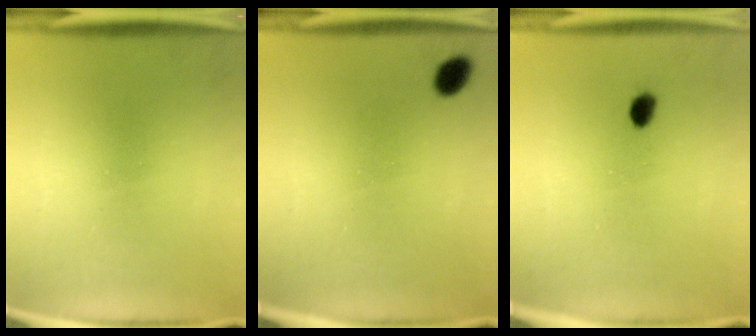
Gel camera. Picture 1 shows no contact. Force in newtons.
{"total": 3.2}
{"total": 1.5}